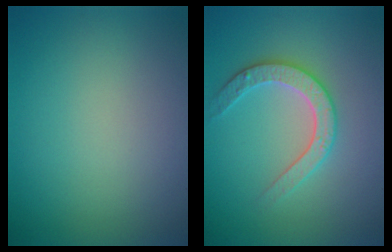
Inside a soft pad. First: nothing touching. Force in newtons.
{"total": 3.0, "press": 2.9, "slide": 0.5}